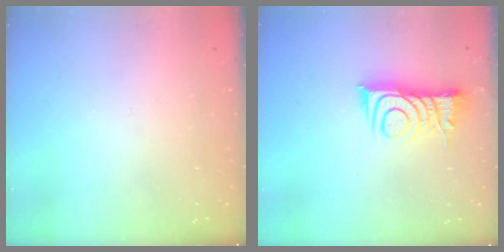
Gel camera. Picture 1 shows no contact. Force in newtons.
{"total": 9.8, "press": 9.8, "slide": 0.2}